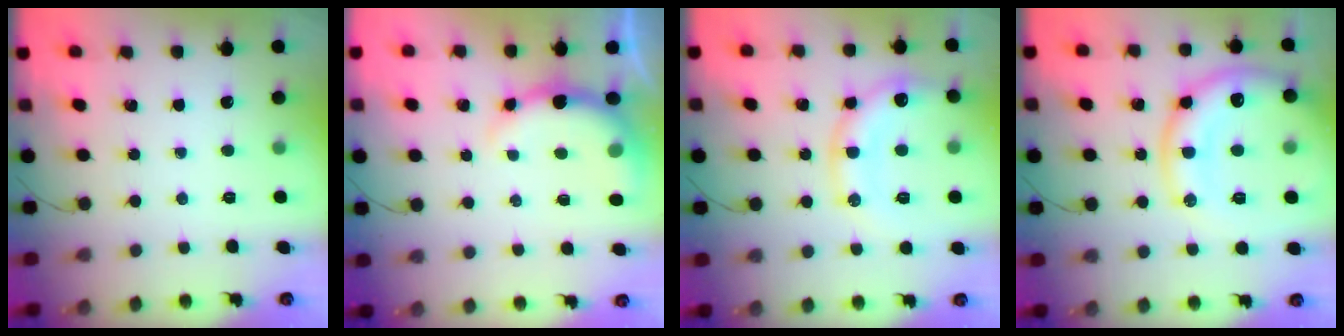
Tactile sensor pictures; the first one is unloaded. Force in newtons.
{"total": 6.9, "press": 6.8, "slide": 1.3}
{"total": 15.3, "press": 15.2, "slide": 1.9}
{"total": 19.3, "press": 19.2, "slide": 1.9}